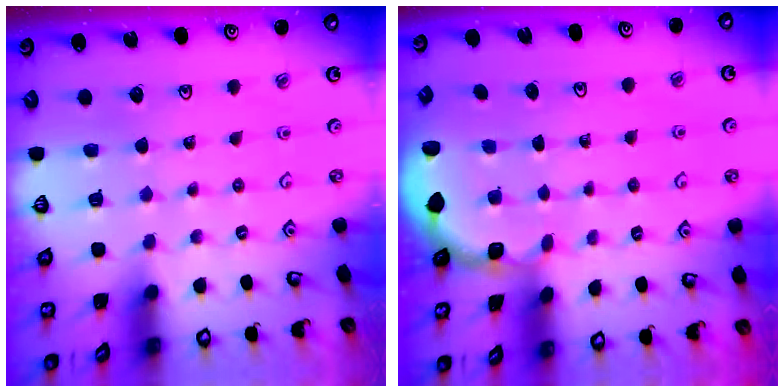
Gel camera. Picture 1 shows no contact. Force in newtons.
{"total": 1.8, "press": 1.7, "slide": 0.7}